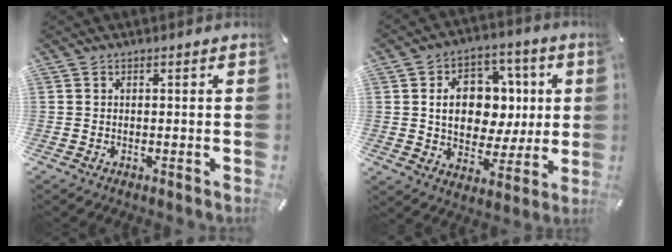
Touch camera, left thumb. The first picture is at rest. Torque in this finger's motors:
{"motor_torque": [1.01, 0.91, 0.26, -0.07, 0.42]}